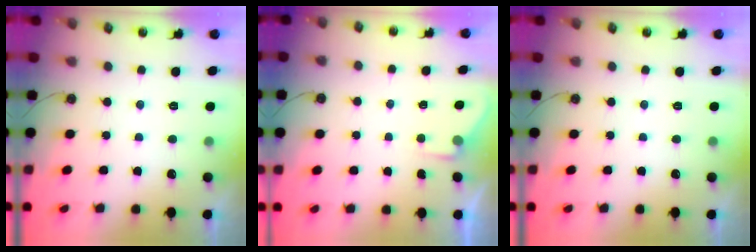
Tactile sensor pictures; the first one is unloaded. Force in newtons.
{"total": 2.4, "press": 2.4, "slide": 0.4}
{"total": 0.0}